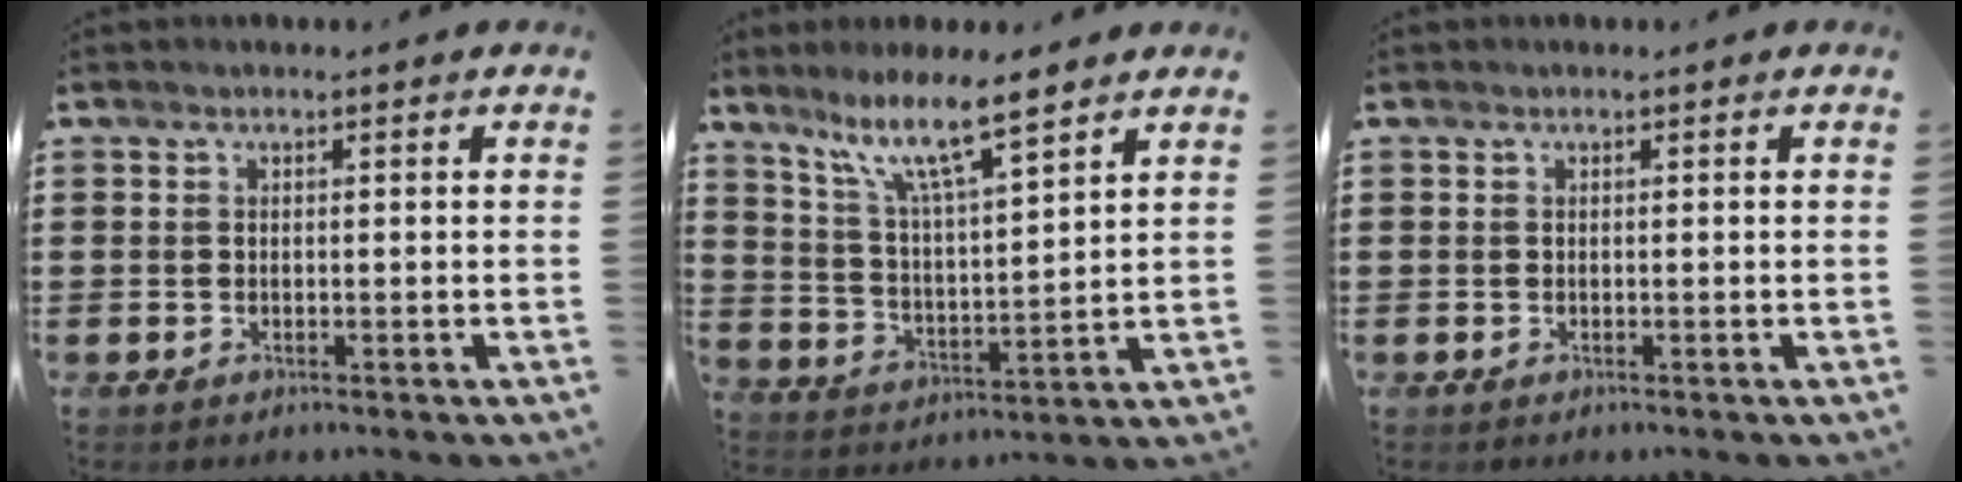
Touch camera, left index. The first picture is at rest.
{"total": 8.9, "force": [7.0, 0.9, 5.4], "torque": [-0.125, -0.027, 0.122]}
{"total": 0.0}